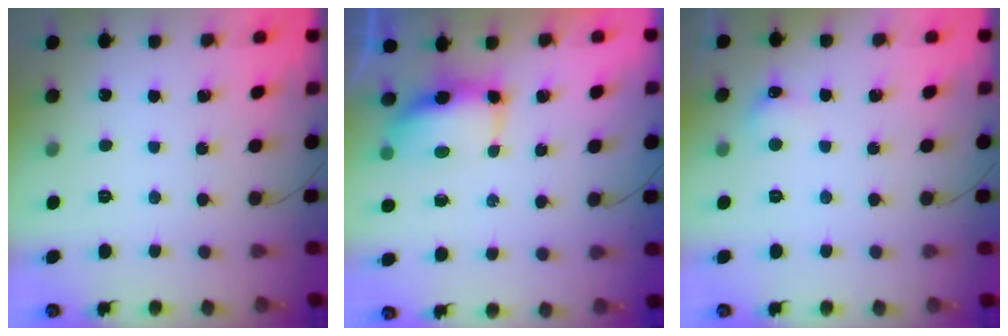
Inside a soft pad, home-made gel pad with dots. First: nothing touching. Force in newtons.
{"total": 7.0, "press": 6.9, "slide": 0.6}
{"total": 4.9, "press": 4.7, "slide": 1.4}